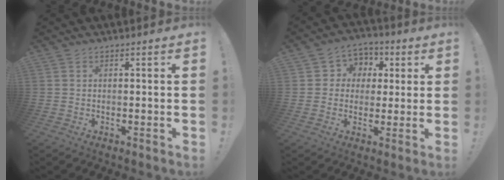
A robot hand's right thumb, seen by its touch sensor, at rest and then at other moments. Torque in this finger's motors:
{"motor_torque": [0.00, 0.00, -0.23, -0.04, -0.05]}